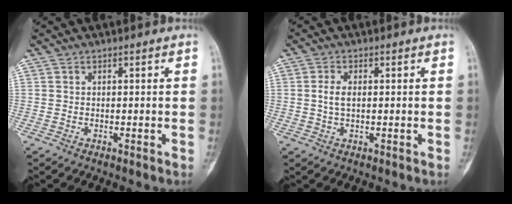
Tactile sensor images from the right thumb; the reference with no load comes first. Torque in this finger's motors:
{"motor_torque": [0.07, 0.08, 0.21, -0.20, 0.08]}